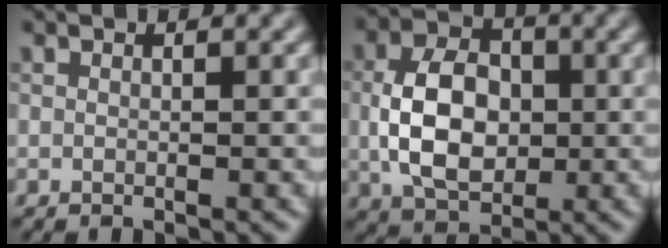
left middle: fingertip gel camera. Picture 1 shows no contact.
{"total": 7.0, "force": [-0.3, 4.7, 5.1], "torque": [-0.101, 0.001, -0.008]}